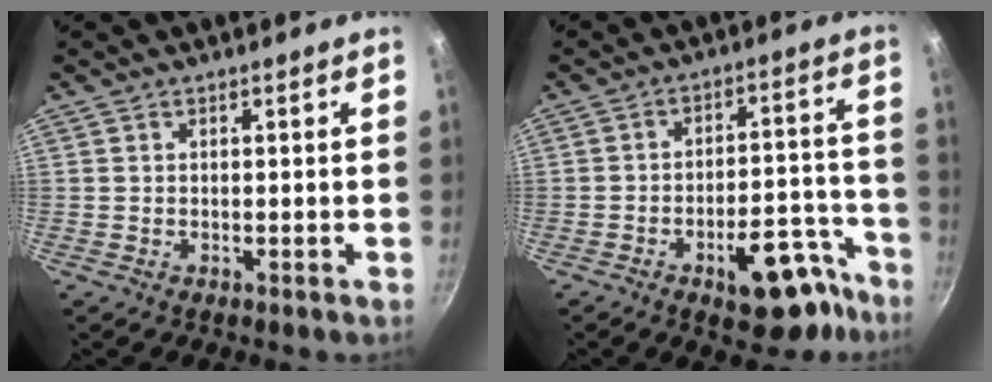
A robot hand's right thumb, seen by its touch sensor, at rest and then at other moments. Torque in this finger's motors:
{"motor_torque": [1.58, 0.92, 0.84, -0.89, 0.22]}